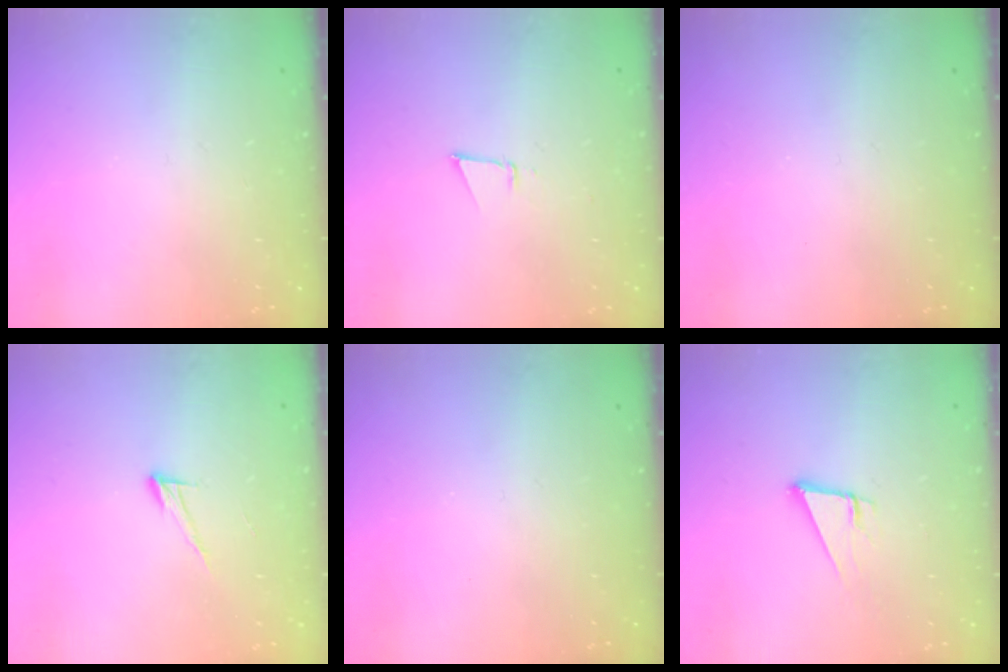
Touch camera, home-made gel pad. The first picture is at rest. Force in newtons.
{"total": 3.0, "press": 2.9, "slide": 0.8}
{"total": 0.0}
{"total": 7.1, "press": 7.0, "slide": 0.4}
{"total": 0.0}
{"total": 3.7, "press": 3.7, "slide": 0.2}